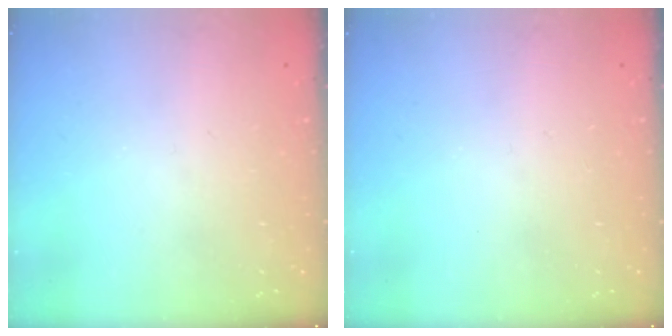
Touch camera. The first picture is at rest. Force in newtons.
{"total": 0.0}